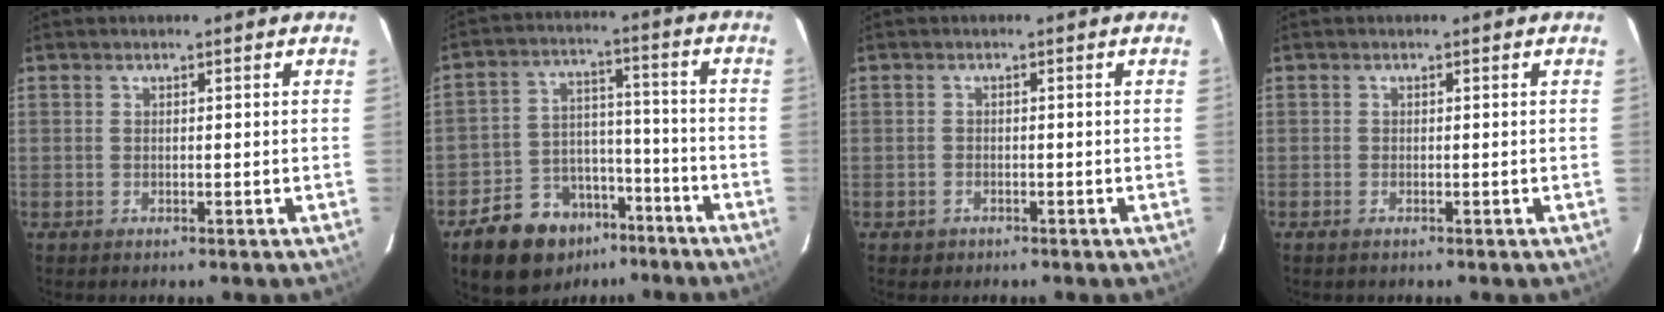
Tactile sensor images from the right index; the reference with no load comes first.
{"total": 14.3, "force": [-9.4, 9.2, 5.6], "torque": [-0.131, 0.030, -0.135]}
{"total": 1.5, "force": [-0.9, 1.2, 0.2], "torque": [-0.007, 0.003, -0.010]}
{"total": 0.8, "force": [-0.6, 0.2, 0.5], "torque": [-0.011, -0.002, -0.012]}